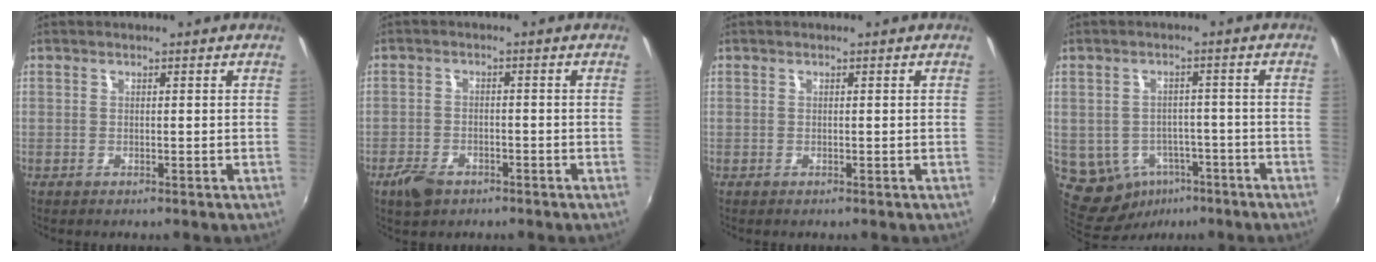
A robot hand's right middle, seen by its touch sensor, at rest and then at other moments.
{"total": 5.0, "force": [-3.4, 2.8, 2.5], "torque": [-0.068, -0.006, -0.059]}
{"total": 0.0}
{"total": 9.3, "force": [-4.2, 7.3, 3.9], "torque": [-0.095, 0.000, -0.039]}